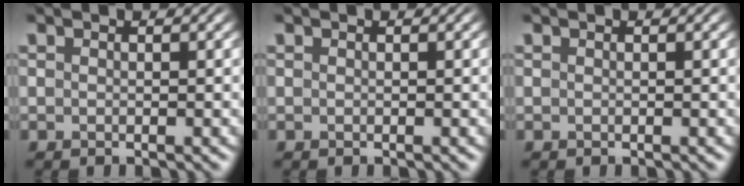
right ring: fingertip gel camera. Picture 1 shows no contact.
{"total": 0.0}
{"total": 0.0}